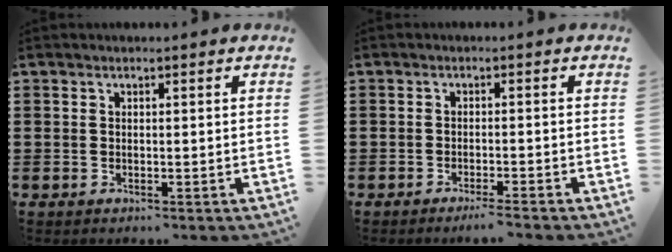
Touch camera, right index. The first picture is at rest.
{"total": 2.0, "force": [-1.7, -0.4, 0.9], "torque": [-0.013, -0.001, -0.033]}